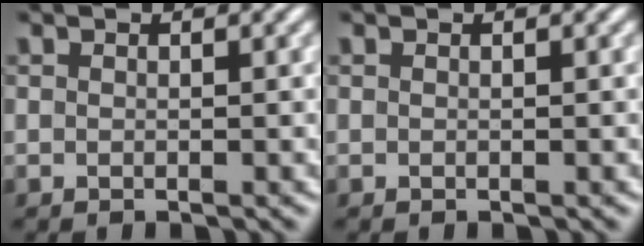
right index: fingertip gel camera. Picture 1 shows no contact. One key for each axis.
{"total": 0.0}